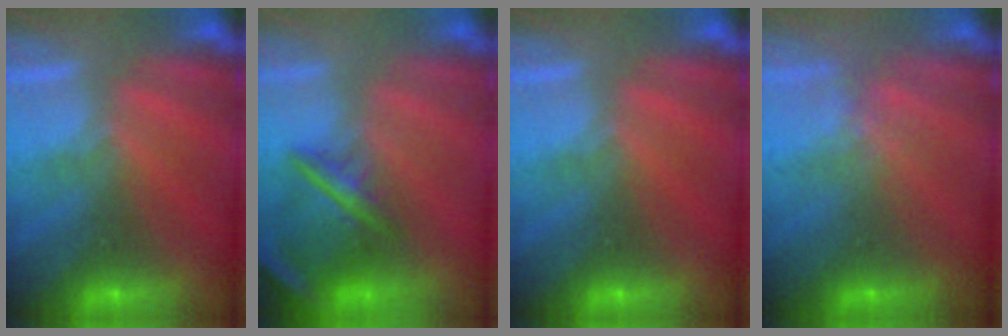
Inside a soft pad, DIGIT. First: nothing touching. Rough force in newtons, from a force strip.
{"total": 9.4}
{"total": 0.0}
{"total": 1.2}